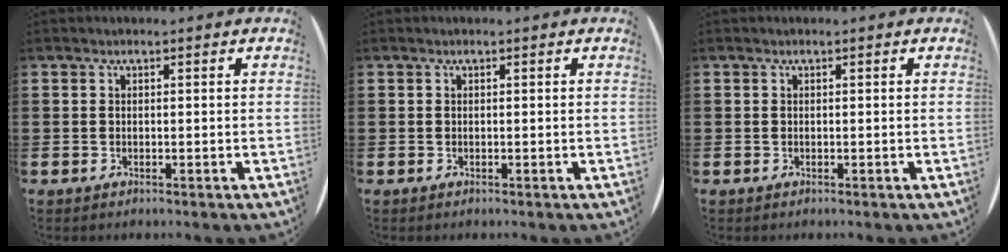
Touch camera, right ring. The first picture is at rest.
{"total": 0.0}
{"total": 0.0}